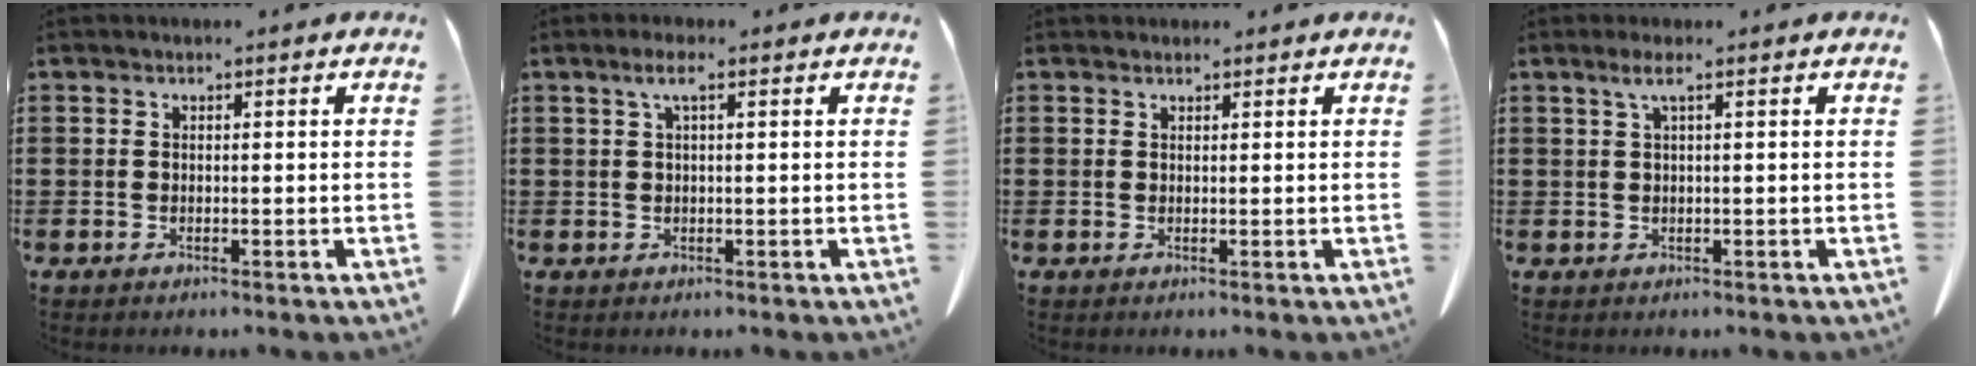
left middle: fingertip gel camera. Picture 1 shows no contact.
{"total": 2.5, "force": [0.9, 0.5, 2.2], "torque": [-0.046, 0.004, 0.015]}
{"total": 1.0, "force": [0.9, 0.3, 0.1], "torque": [-0.004, -0.002, 0.020]}
{"total": 1.9, "force": [0.7, 0.0, 1.8], "torque": [-0.037, -0.002, 0.013]}